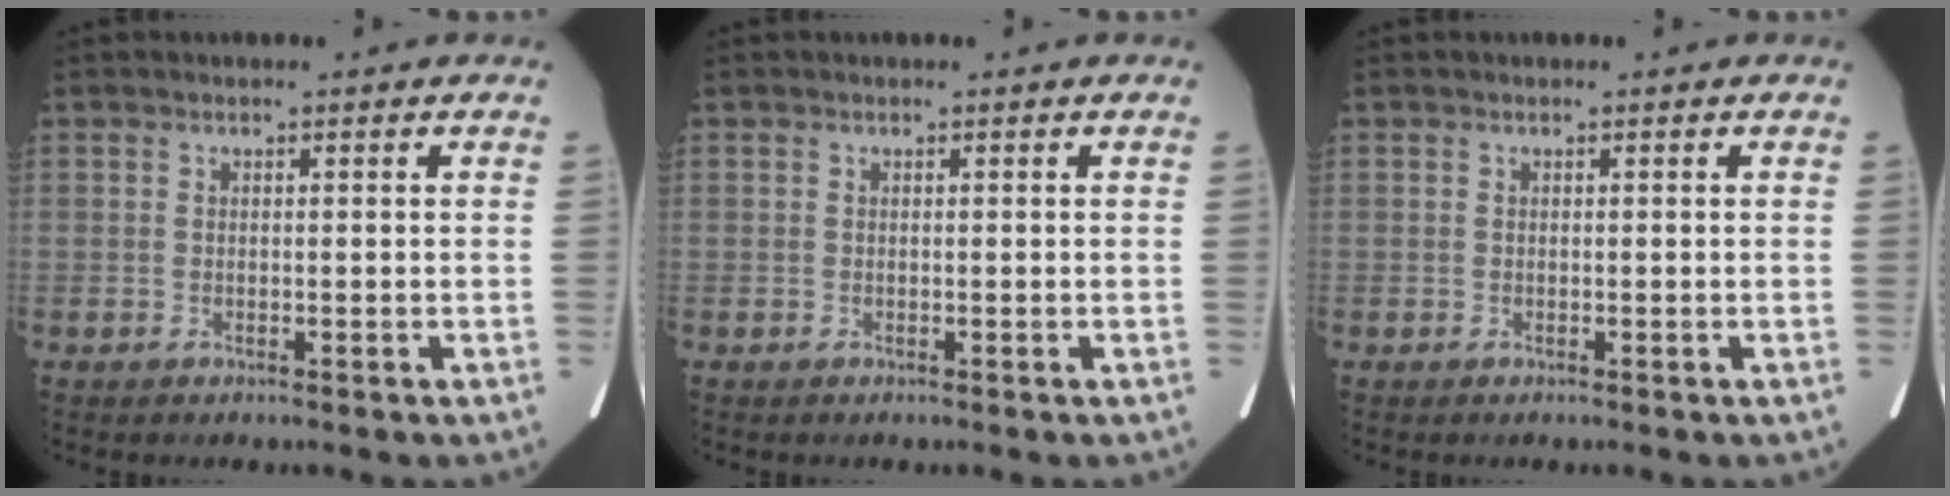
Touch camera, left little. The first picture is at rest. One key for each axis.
{"total": 0.0}
{"total": 0.0}